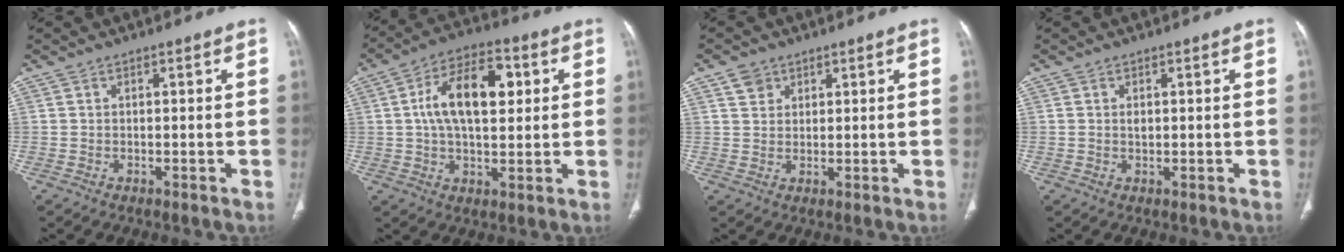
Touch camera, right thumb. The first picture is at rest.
{"total": 14.1, "force": [2.7, 7.4, 11.7], "torque": [-0.187, 0.016, 0.040]}
{"total": 3.2, "force": [1.8, 2.5, 0.8], "torque": [0.002, -0.007, 0.033]}
{"total": 1.0, "force": [0.2, 0.6, 0.8], "torque": [-0.014, 0.000, 0.006]}